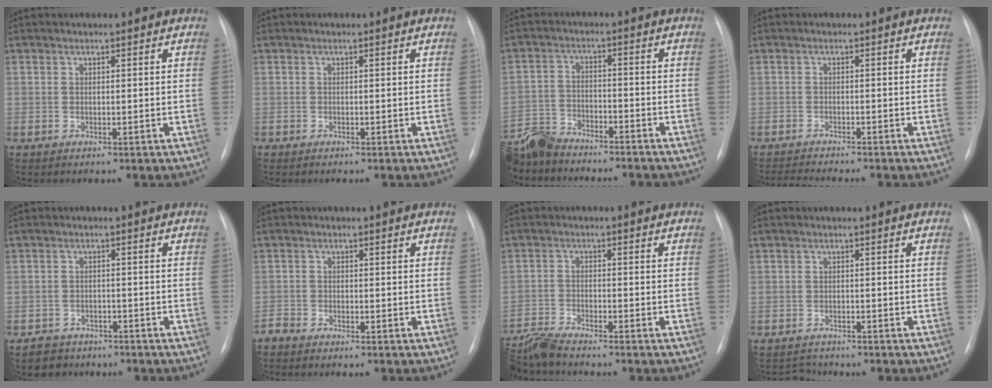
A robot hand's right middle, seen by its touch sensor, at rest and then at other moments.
{"total": 0.0}
{"total": 12.7, "force": [-11.5, 3.9, 3.7], "torque": [-0.086, 0.007, -0.195]}
{"total": 6.0, "force": [-5.6, -0.1, 2.2], "torque": [-0.031, -0.012, -0.085]}
{"total": 3.9, "force": [-3.0, 2.5, -0.2], "torque": [-0.001, 0.007, -0.049]}
{"total": 1.9, "force": [-1.9, 0.2, 0.2], "torque": [-0.003, -0.005, -0.035]}
{"total": 5.8, "force": [-5.6, -0.3, 1.6], "torque": [-0.031, -0.021, -0.106]}
{"total": 2.0, "force": [-1.9, 0.4, -0.7], "torque": [0.011, -0.009, -0.030]}